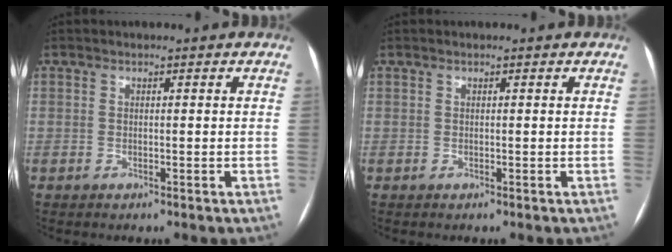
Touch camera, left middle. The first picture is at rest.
{"total": 0.0}